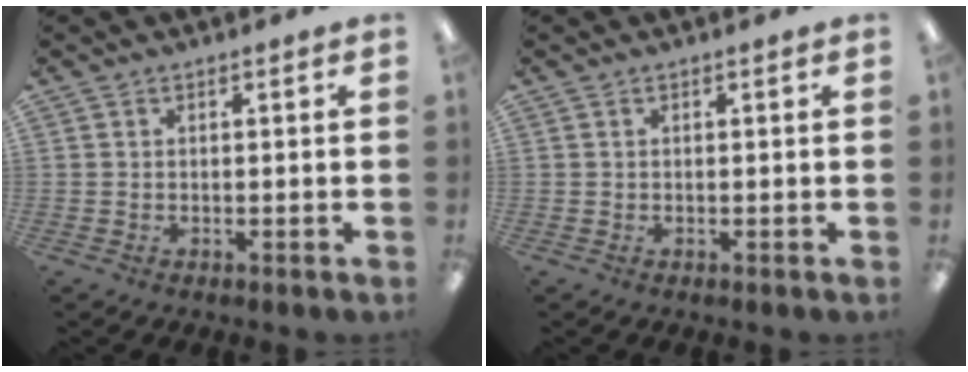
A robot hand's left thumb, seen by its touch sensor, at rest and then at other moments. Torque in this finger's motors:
{"motor_torque": [-0.06, 0.06, -0.08, 0.22, 0.00]}